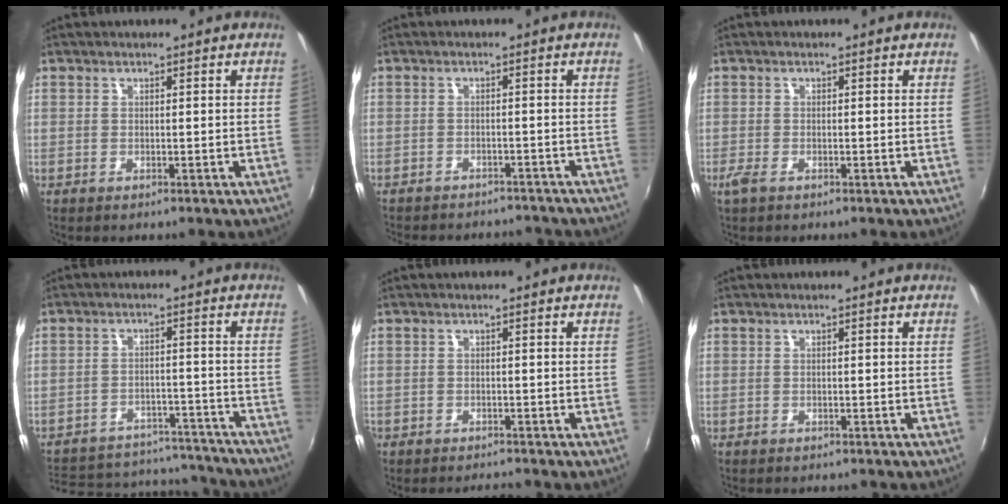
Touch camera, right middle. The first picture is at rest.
{"total": 11.3, "force": [-10.1, 3.5, 3.6], "torque": [-0.088, -0.008, -0.132]}
{"total": 1.8, "force": [-1.1, 0.6, 1.2], "torque": [-0.028, -0.006, -0.022]}
{"total": 21.9, "force": [-18.7, 8.6, 7.4], "torque": [-0.163, 0.035, -0.226]}
{"total": 1.9, "force": [-1.8, 0.4, 0.2], "torque": [-0.016, -0.006, -0.034]}
{"total": 0.8, "force": [-0.8, 0.3, 0.2], "torque": [-0.006, -0.002, -0.011]}